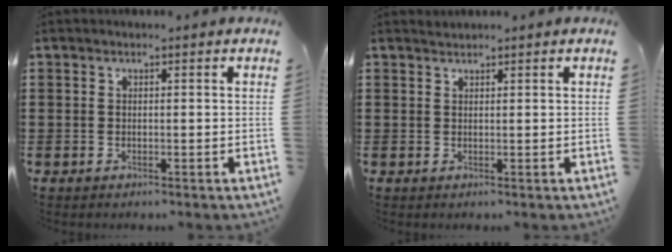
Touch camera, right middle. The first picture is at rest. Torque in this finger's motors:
{"motor_torque": [-0.19, -0.18, -0.04, -0.02]}